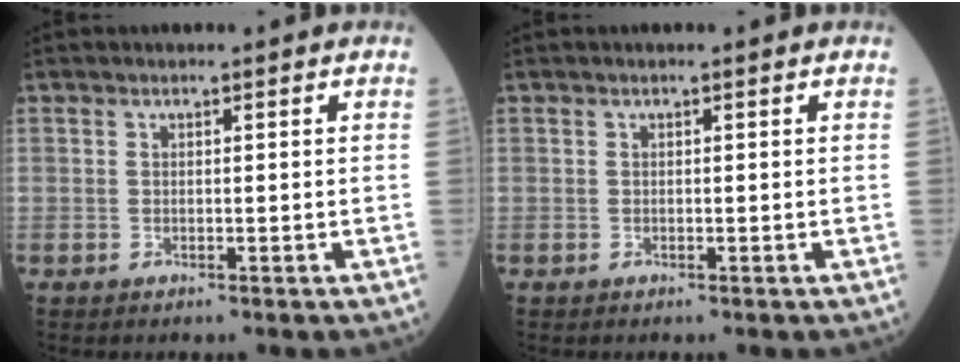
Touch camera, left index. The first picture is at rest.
{"total": 0.0}